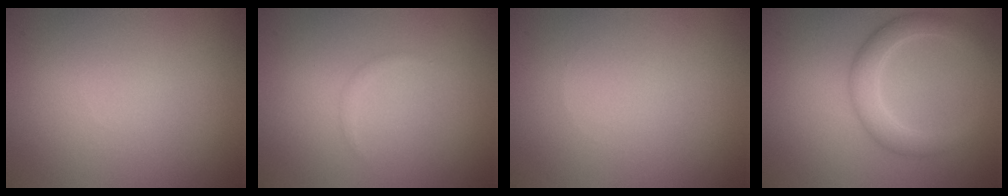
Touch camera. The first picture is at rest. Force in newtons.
{"total": 0.5, "press": 0.5, "slide": 0.0}
{"total": 0.0}
{"total": 3.5, "press": 3.5, "slide": 0.1}